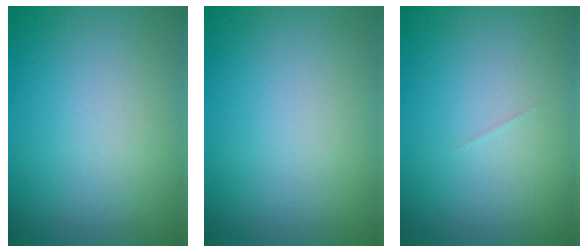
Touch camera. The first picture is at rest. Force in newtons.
{"total": 0.0}
{"total": 0.0}